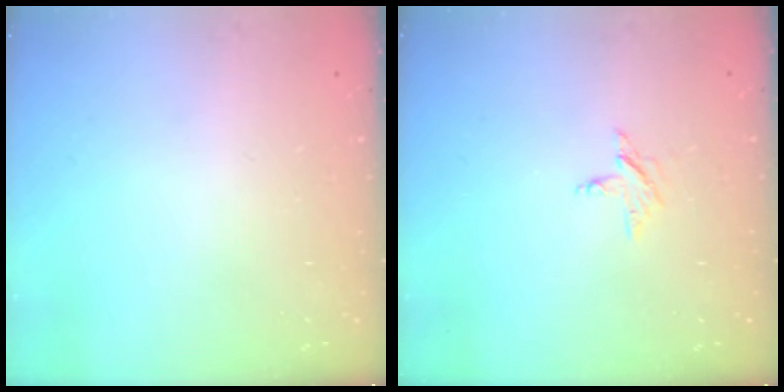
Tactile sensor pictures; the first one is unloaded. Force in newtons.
{"total": 3.0, "press": 3.0, "slide": 0.3}